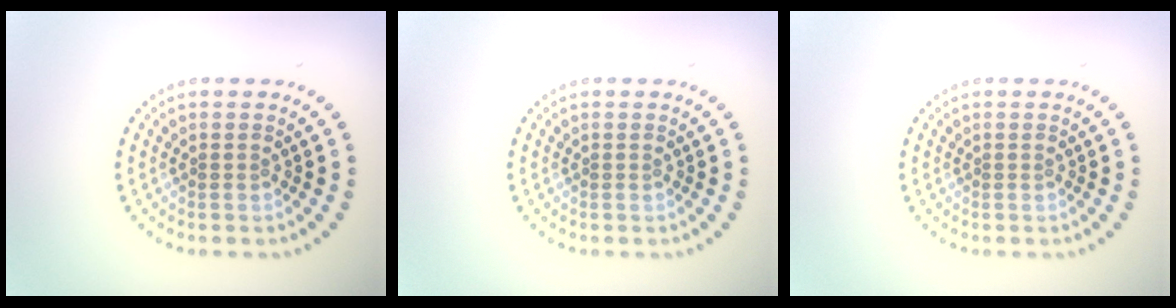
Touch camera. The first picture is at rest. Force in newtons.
{"total": 0.0}
{"total": 0.0}